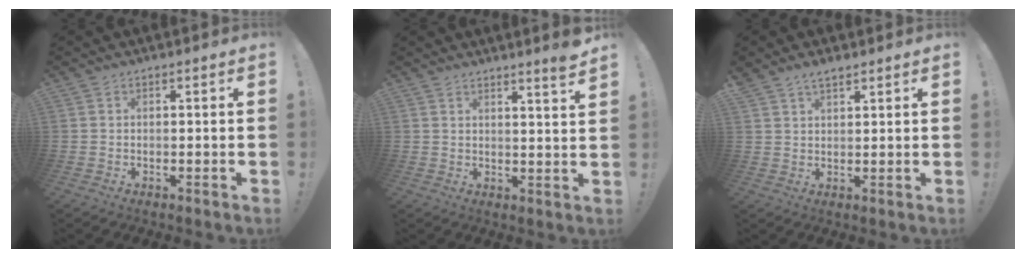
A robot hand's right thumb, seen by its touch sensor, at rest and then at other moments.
{"total": 4.5, "force": [3.7, -0.4, 2.5], "torque": [-0.024, -0.034, 0.058]}
{"total": 3.3, "force": [2.7, 1.3, 1.4], "torque": [-0.016, -0.017, 0.048]}